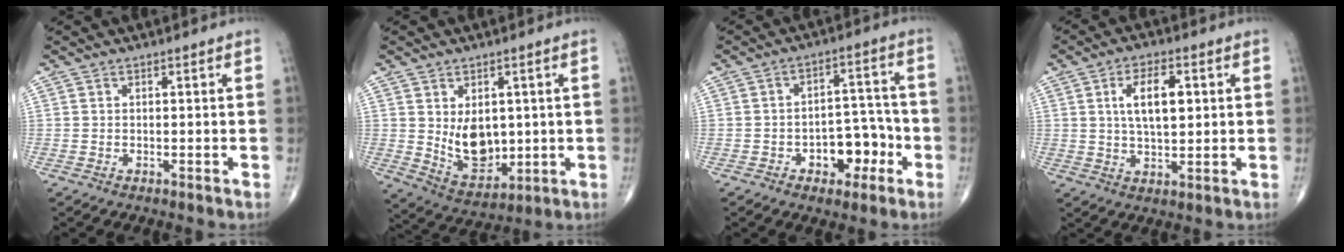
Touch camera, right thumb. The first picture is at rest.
{"total": 9.5, "force": [0.8, 6.4, 7.0], "torque": [-0.080, -0.022, 0.036]}
{"total": 8.8, "force": [-3.5, 5.6, 5.8], "torque": [-0.044, 0.044, -0.049]}
{"total": 8.6, "force": [1.9, 4.1, 7.3], "torque": [-0.117, -0.001, 0.034]}